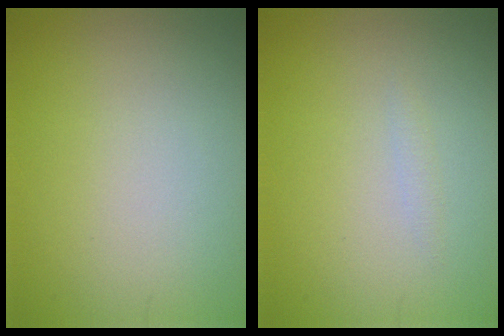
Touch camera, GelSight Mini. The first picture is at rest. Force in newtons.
{"total": 0.5, "press": 0.5, "slide": 0.1}